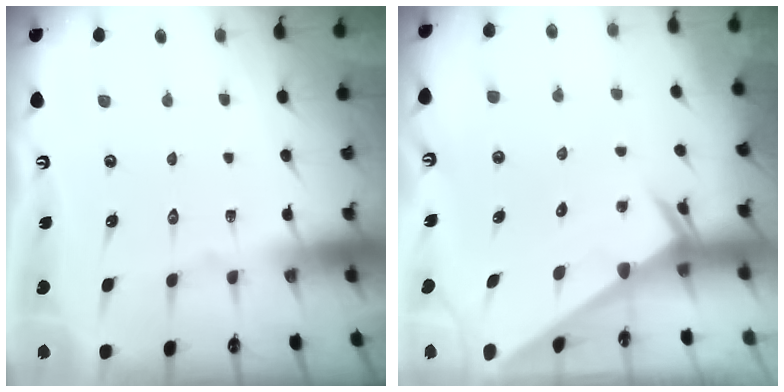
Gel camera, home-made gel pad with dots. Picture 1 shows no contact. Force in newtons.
{"total": 2.3, "press": 2.3, "slide": 0.1}